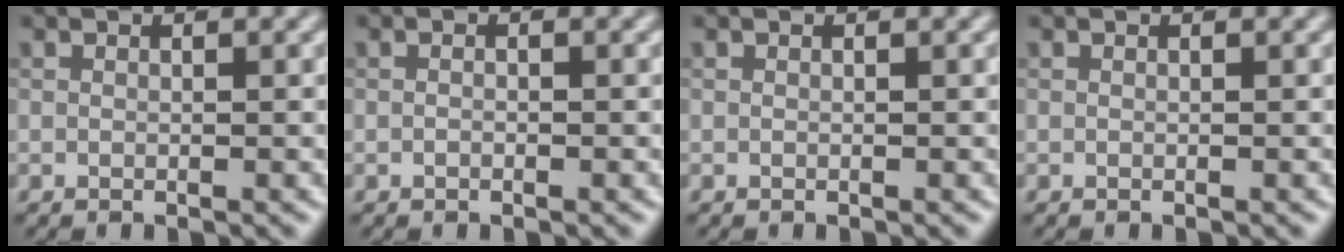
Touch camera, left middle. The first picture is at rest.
{"total": 0.5, "force": [-0.4, 0.1, 0.3], "torque": [-0.005, 0.000, -0.004]}
{"total": 0.0}
{"total": 0.0}